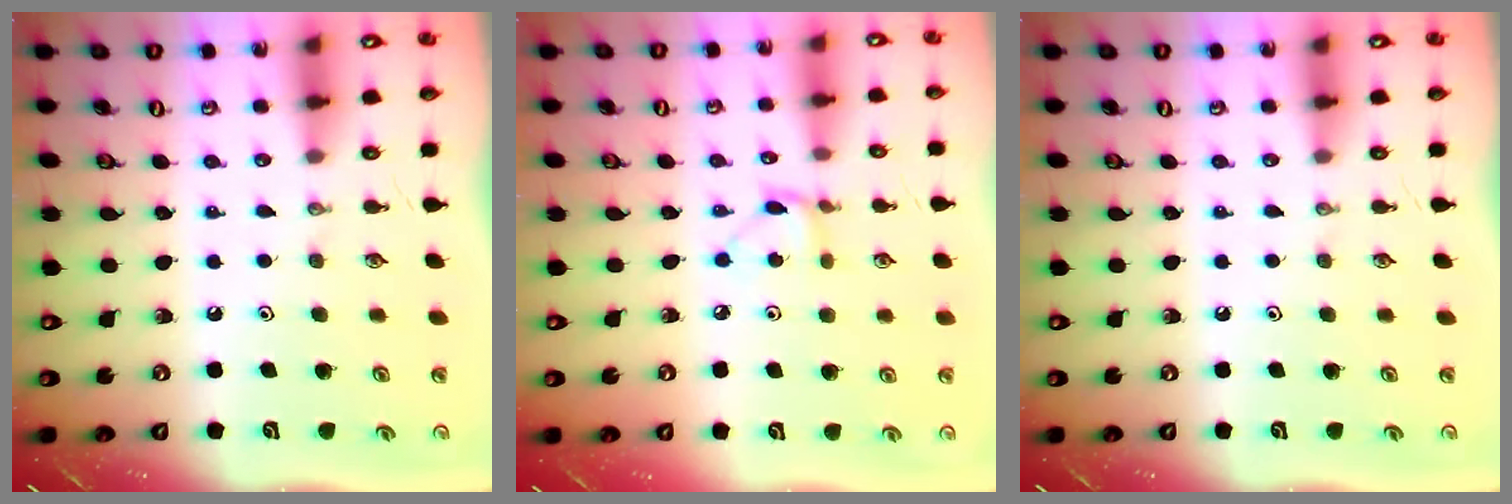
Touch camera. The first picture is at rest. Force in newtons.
{"total": 4.2, "press": 4.2, "slide": 0.5}
{"total": 0.0}